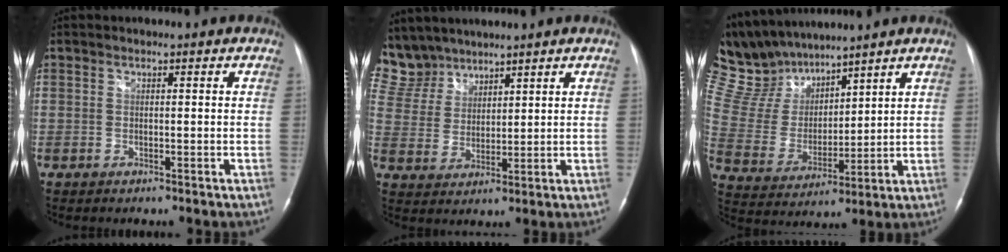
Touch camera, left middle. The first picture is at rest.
{"total": 9.8, "force": [8.6, 4.8, 0.5], "torque": [-0.026, 0.017, 0.188]}
{"total": 12.7, "force": [11.5, 3.9, 3.7], "torque": [-0.099, 0.023, 0.236]}